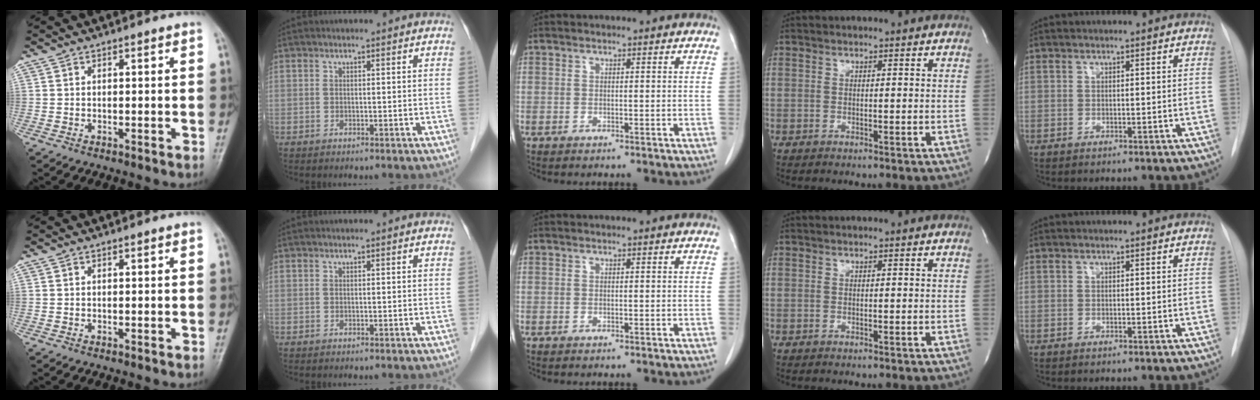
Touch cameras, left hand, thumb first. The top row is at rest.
{}